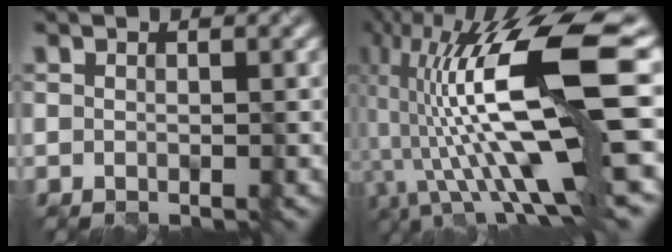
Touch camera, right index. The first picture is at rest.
{"total": 15.4, "force": [0.2, 3.5, 15.0], "torque": [-0.279, 0.012, 0.014]}